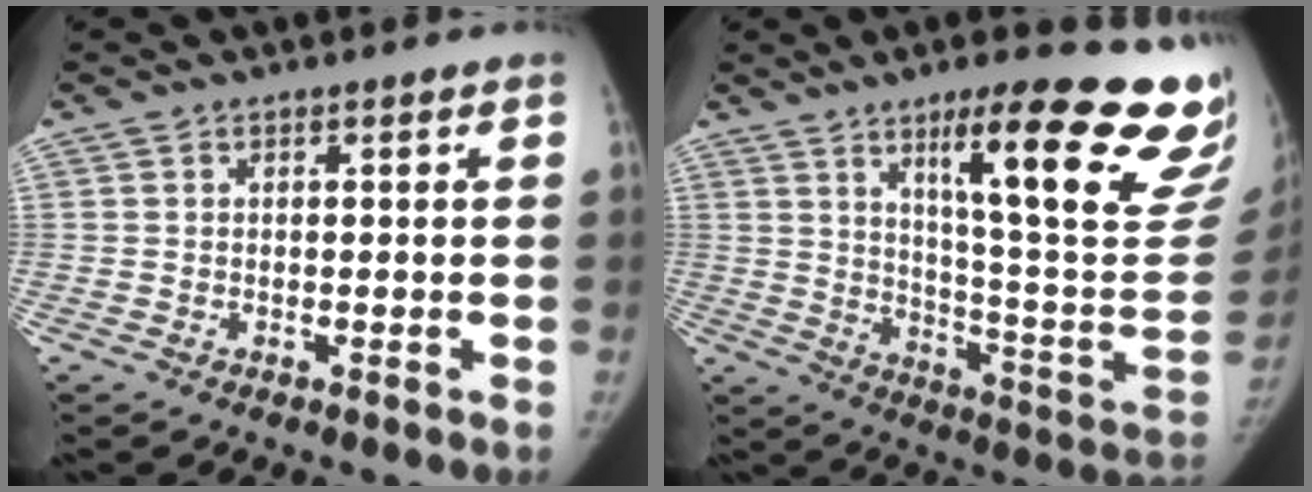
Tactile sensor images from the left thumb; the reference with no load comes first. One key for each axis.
{"total": 28.8, "fx": 18.2, "fy": 4.8, "fz": 21.8, "tx": -0.232, "ty": -0.098, "tz": 0.261}